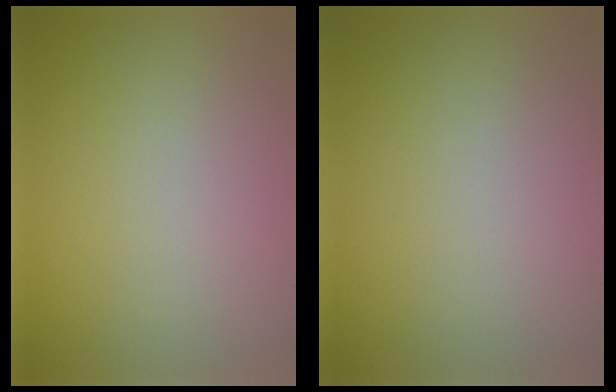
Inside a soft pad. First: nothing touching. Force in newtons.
{"total": 0.0}